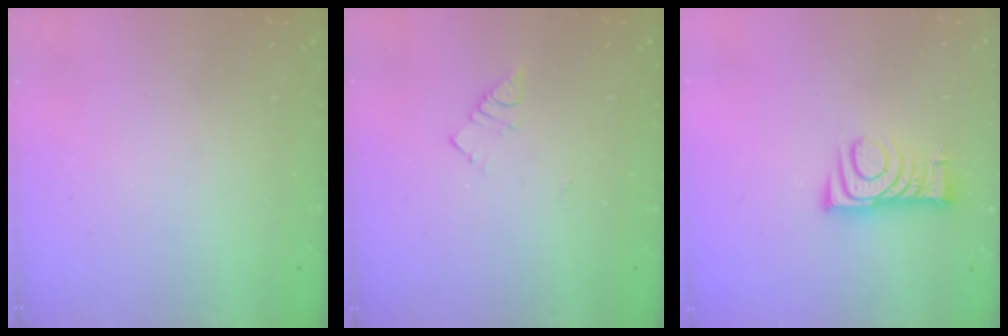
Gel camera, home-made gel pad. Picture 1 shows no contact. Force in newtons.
{"total": 3.9, "press": 3.8, "slide": 0.5}
{"total": 8.3, "press": 8.3, "slide": 0.8}